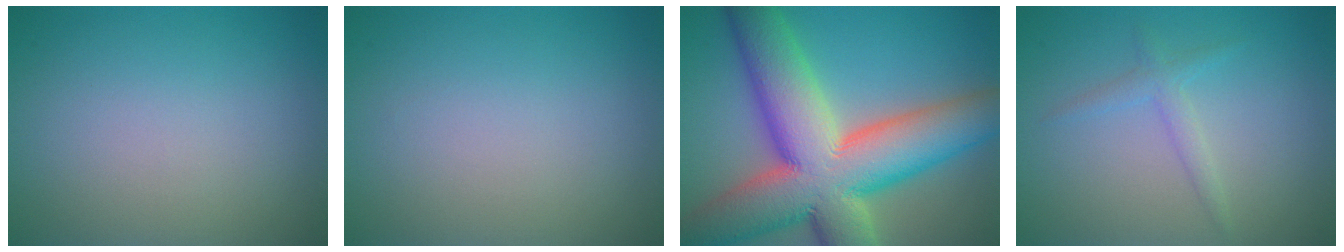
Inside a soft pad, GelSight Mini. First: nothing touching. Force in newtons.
{"total": 0.0}
{"total": 16.2, "press": 16.1, "slide": 1.4}
{"total": 1.5, "press": 1.5, "slide": 0.1}